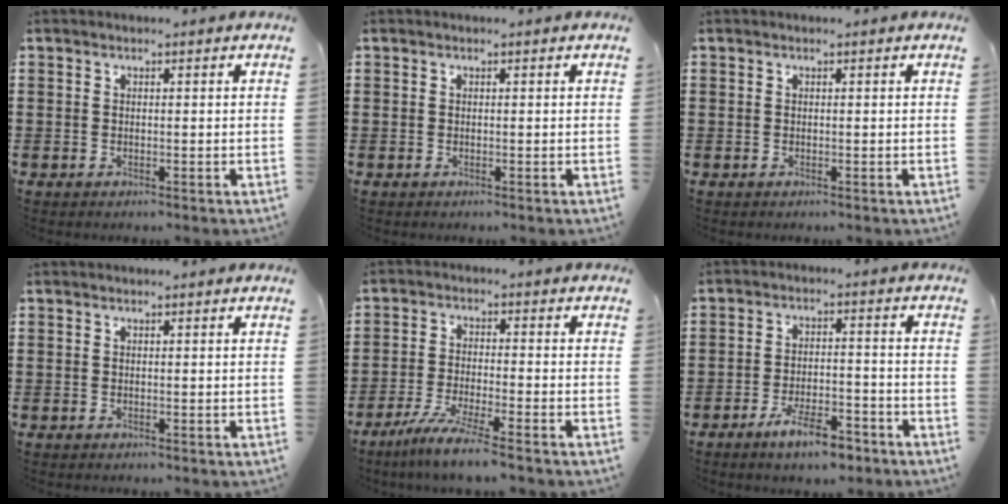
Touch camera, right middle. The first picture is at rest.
{"total": 0.0}
{"total": 0.0}
{"total": 0.0}
{"total": 5.9, "force": [-4.9, -0.4, 3.2], "torque": [-0.071, -0.020, -0.092]}
{"total": 7.0, "force": [-5.4, 1.6, 4.2], "torque": [-0.077, 0.003, -0.099]}